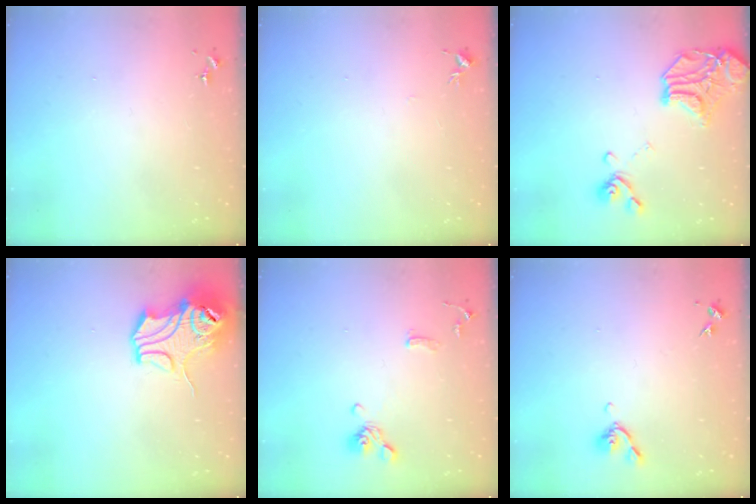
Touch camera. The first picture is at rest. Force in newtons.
{"total": 3.9, "press": 3.9, "slide": 0.5}
{"total": 15.3, "press": 15.2, "slide": 1.8}
{"total": 12.8, "press": 12.7, "slide": 1.7}
{"total": 11.2, "press": 11.0, "slide": 2.0}
{"total": 5.9, "press": 5.8, "slide": 0.9}